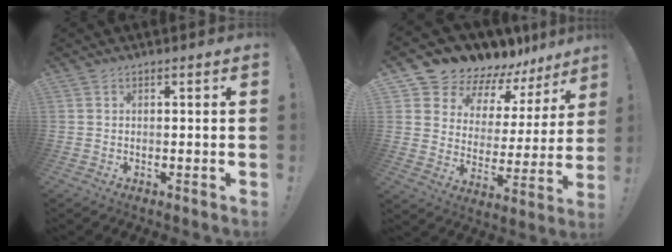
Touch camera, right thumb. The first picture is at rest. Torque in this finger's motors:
{"motor_torque": [0.07, 1.78, 0.15, 0.10, 0.02]}